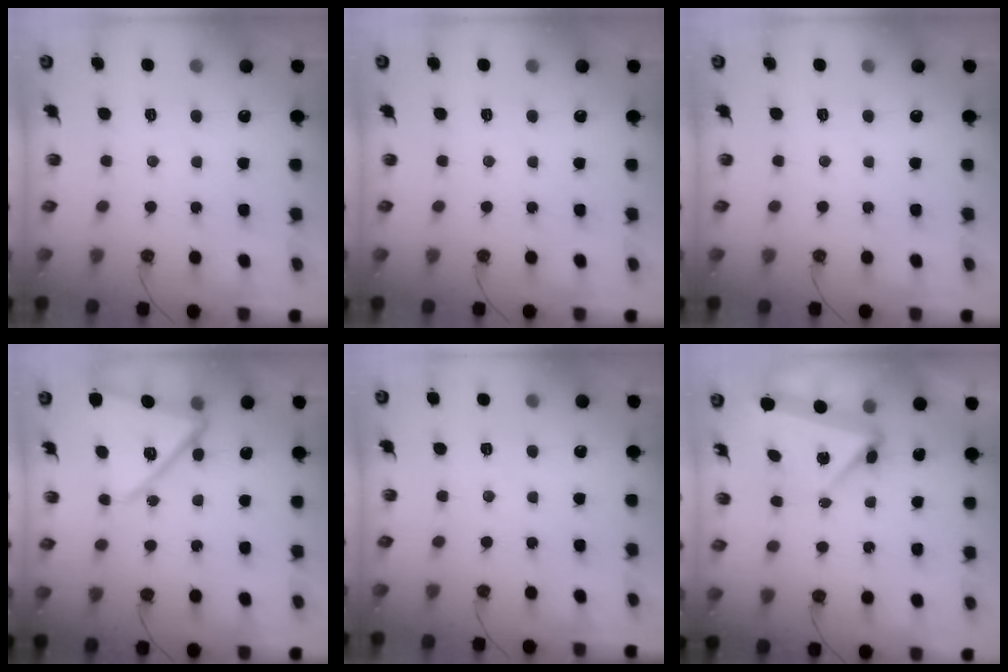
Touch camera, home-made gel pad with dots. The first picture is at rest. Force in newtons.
{"total": 0.0}
{"total": 0.0}
{"total": 14.5, "press": 14.5, "slide": 1.2}
{"total": 2.1, "press": 1.8, "slide": 1.2}
{"total": 5.6, "press": 4.5, "slide": 3.3}